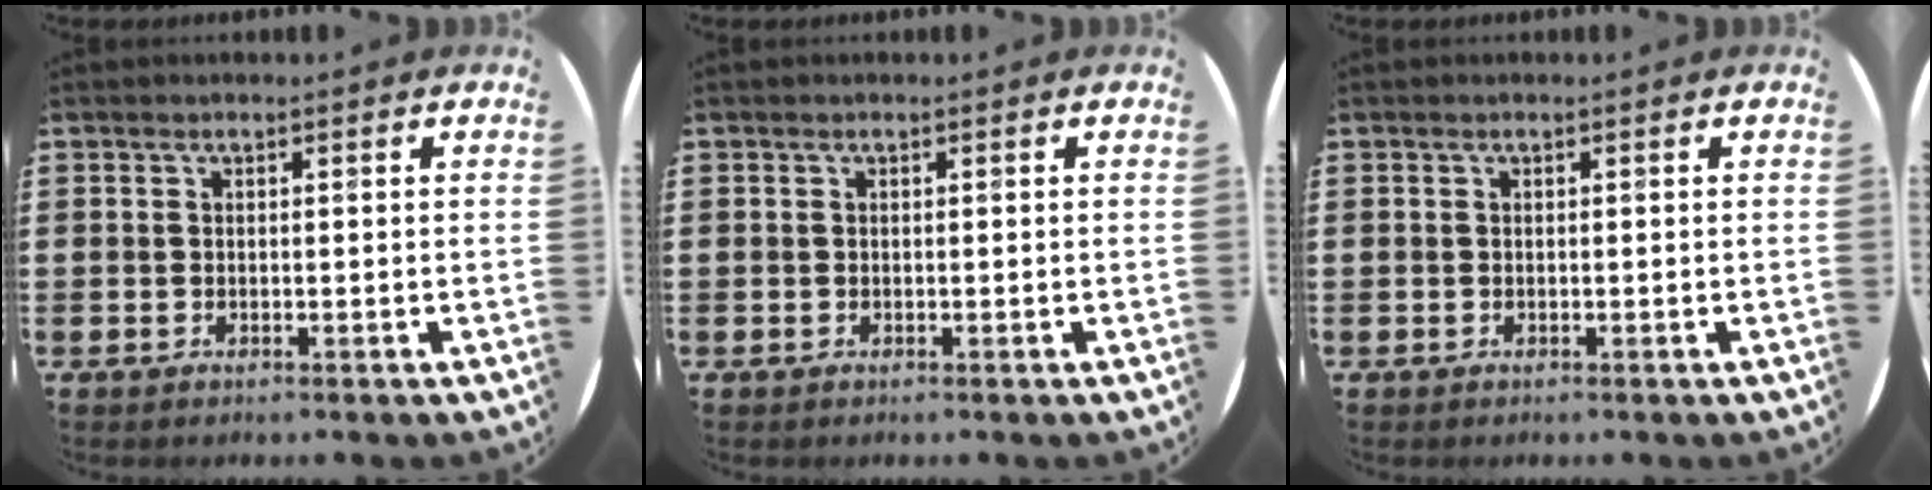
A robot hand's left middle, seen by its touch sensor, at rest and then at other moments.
{"total": 0.0}
{"total": 0.0}